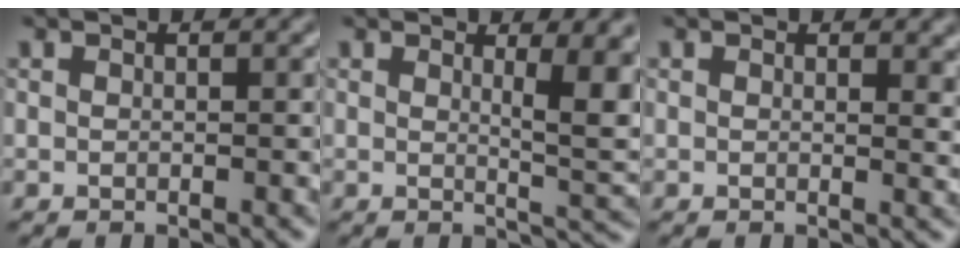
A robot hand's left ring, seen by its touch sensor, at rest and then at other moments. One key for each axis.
{"total": 5.8, "fx": 1.6, "fy": 1.6, "fz": 5.3, "tx": -0.057, "ty": -0.008, "tz": 0.026}
{"total": 2.0, "fx": 0.8, "fy": 1.1, "fz": 1.6, "tx": -0.015, "ty": -0.004, "tz": 0.011}